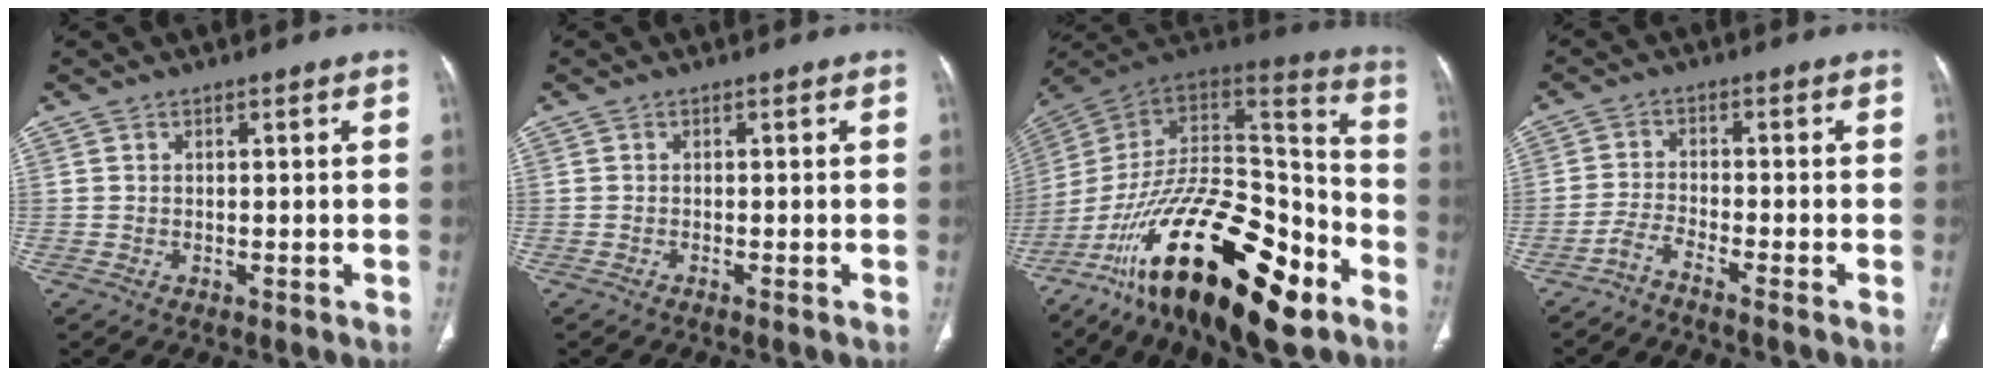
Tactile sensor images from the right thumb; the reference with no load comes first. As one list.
[{"total": 0.6, "force": [-0.5, -0.1, 0.4], "torque": [-0.007, 0.000, -0.010]}, {"total": 34.6, "force": [-17.5, 14.2, 26.3], "torque": [-0.416, 0.063, -0.283]}, {"total": 3.1, "force": [-2.6, -0.7, 1.4], "torque": [-0.049, 0.009, -0.061]}]